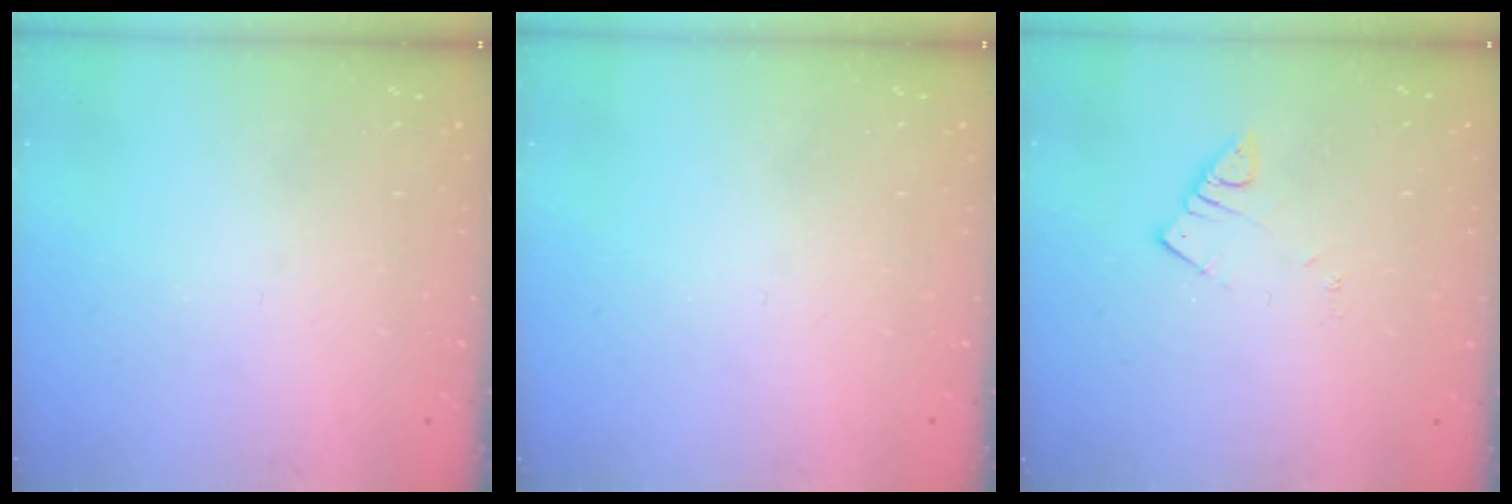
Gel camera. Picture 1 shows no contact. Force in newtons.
{"total": 0.0}
{"total": 2.6, "press": 2.6, "slide": 0.1}